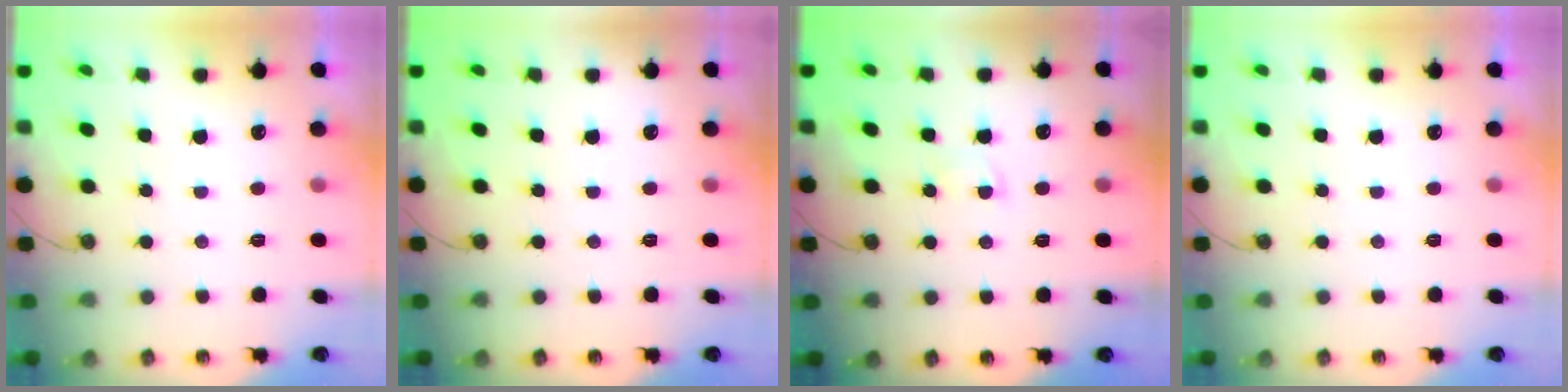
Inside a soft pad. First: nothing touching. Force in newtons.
{"total": 0.0}
{"total": 1.9, "press": 1.9, "slide": 0.3}
{"total": 0.0}